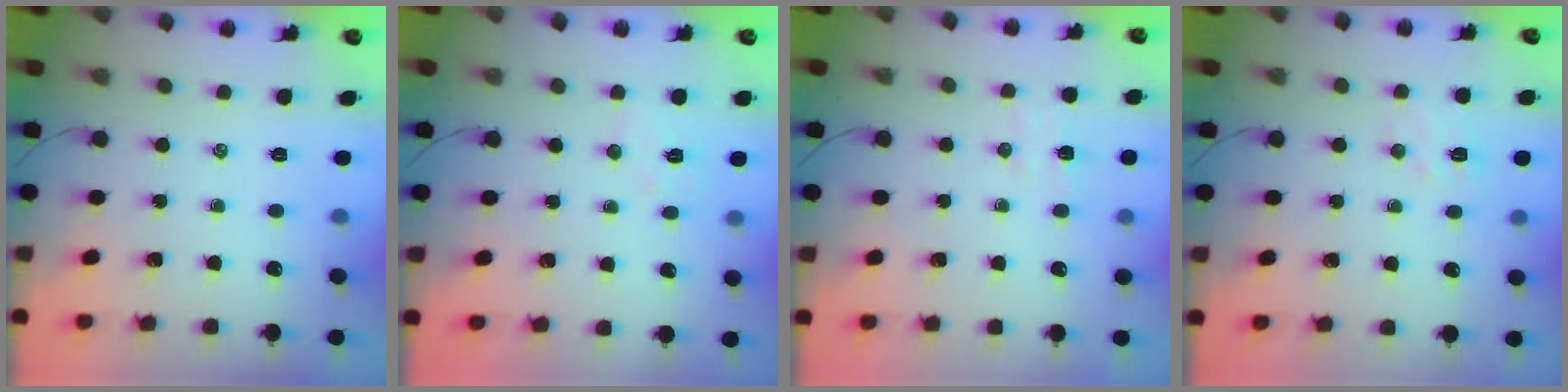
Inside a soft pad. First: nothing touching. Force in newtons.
{"total": 5.6, "press": 5.5, "slide": 0.9}
{"total": 5.1, "press": 4.9, "slide": 1.0}
{"total": 5.9, "press": 5.8, "slide": 1.3}